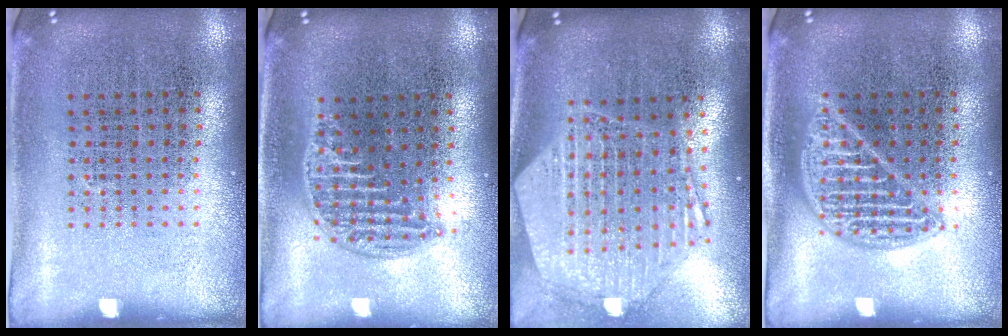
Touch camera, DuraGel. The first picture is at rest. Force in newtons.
{"total": 1.2, "press": 1.1, "slide": 0.5}
{"total": 2.9, "press": 2.3, "slide": 1.7}
{"total": 2.1, "press": 2.1, "slide": 0.3}